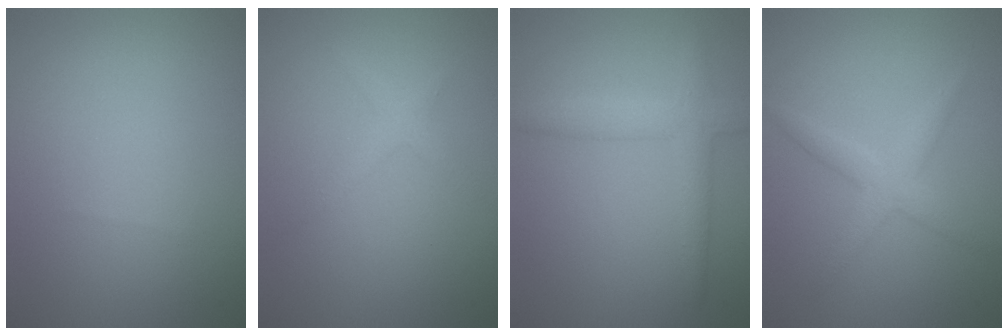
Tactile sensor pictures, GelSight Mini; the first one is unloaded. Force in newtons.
{"total": 1.6, "press": 1.6, "slide": 0.1}
{"total": 3.2, "press": 3.2, "slide": 0.1}
{"total": 2.6, "press": 2.6, "slide": 0.1}